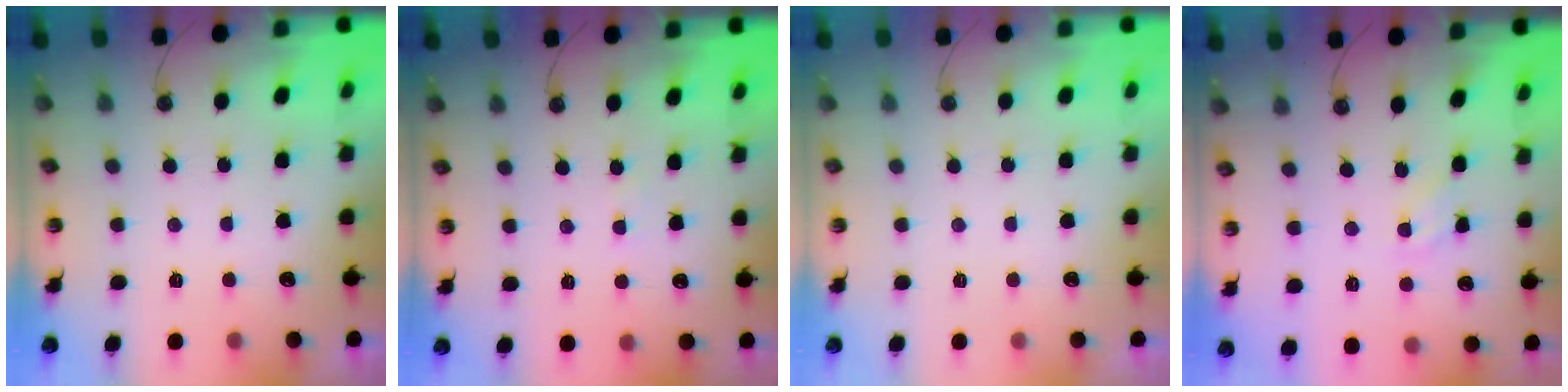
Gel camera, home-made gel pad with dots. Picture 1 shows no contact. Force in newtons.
{"total": 0.9, "press": 0.9, "slide": 0.1}
{"total": 0.0}
{"total": 1.6, "press": 1.6, "slide": 0.2}